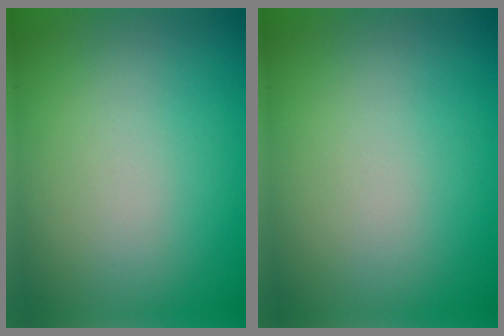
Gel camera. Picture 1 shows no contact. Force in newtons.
{"total": 0.0}